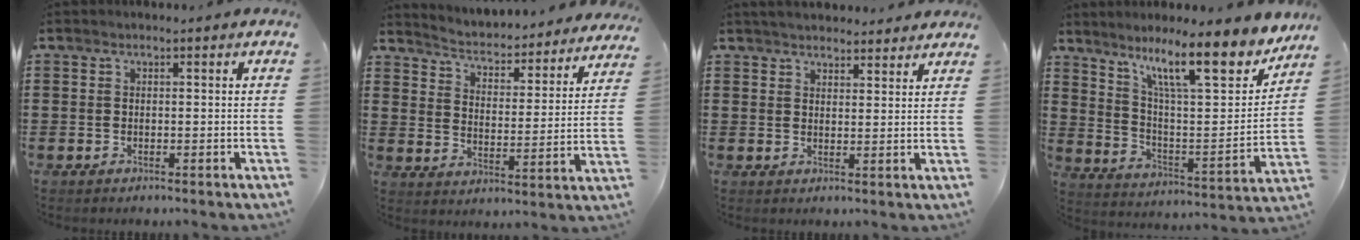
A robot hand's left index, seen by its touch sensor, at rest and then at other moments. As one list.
[{"total": 2.9, "force": [2.8, 0.1, 0.5], "torque": [-0.029, -0.034, 0.037]}, {"total": 3.1, "force": [3.0, 0.4, 0.4], "torque": [-0.015, -0.004, 0.057]}, {"total": 14.6, "force": [10.1, 3.1, 10.1], "torque": [-0.183, -0.053, 0.164]}]